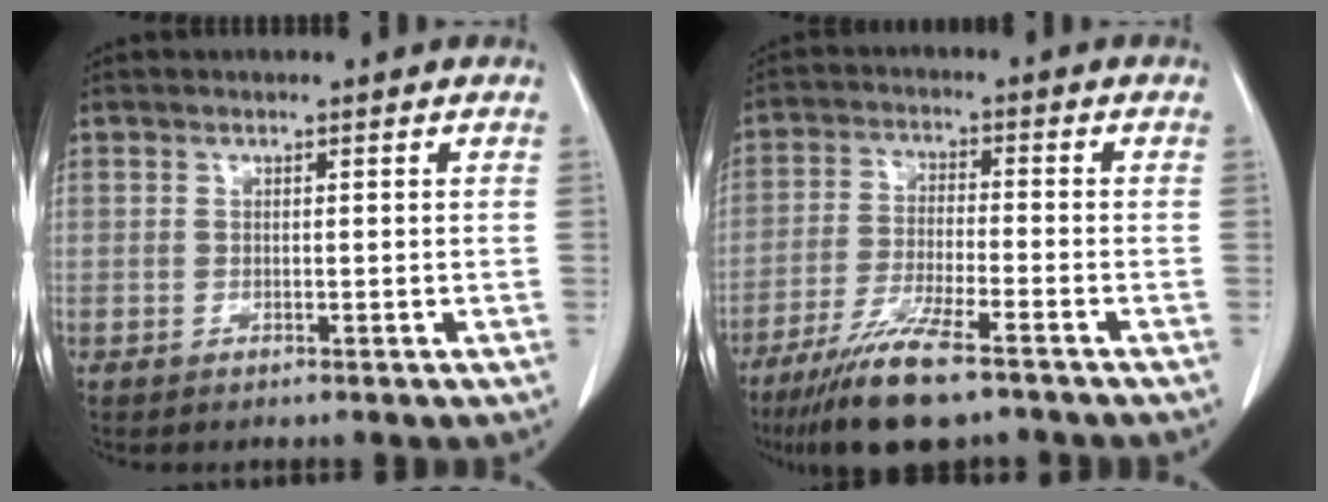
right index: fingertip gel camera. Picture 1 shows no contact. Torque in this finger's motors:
{"motor_torque": [0.93, -0.91, 0.27, 0.15]}